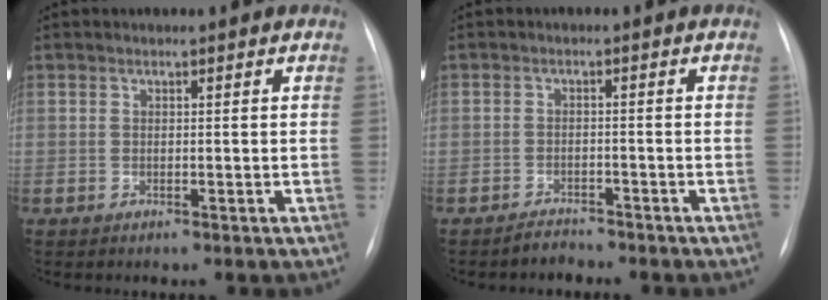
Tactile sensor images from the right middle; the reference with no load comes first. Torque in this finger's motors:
{"motor_torque": [0.16, -0.40, -0.09, -0.05]}